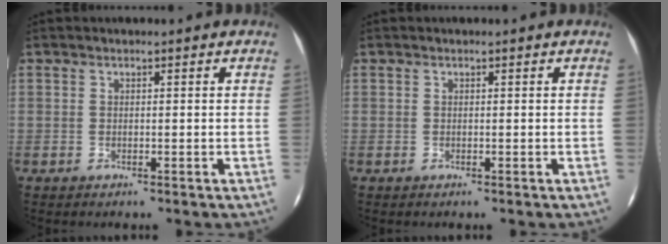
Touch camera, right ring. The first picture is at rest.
{"total": 0.0}